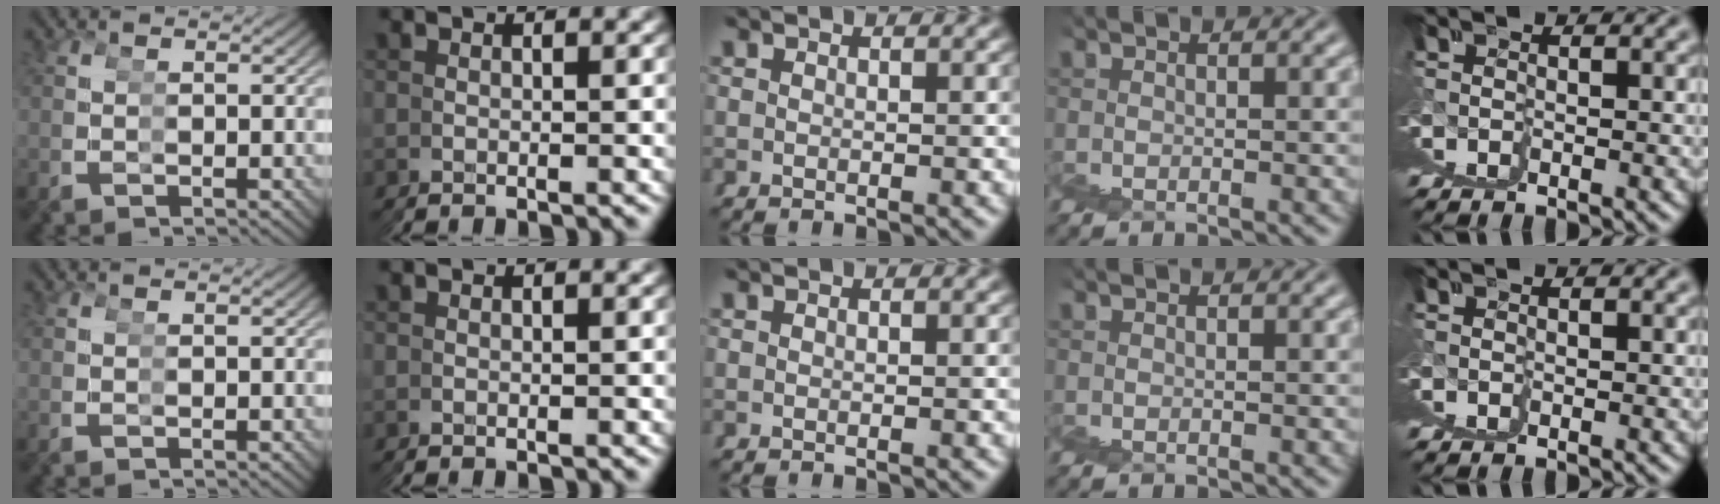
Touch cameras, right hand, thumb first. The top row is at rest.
{}